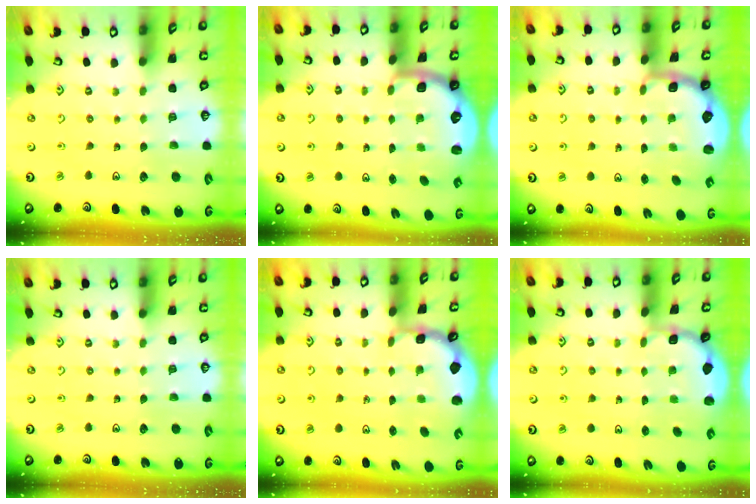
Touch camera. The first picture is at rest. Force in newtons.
{"total": 2.1, "press": 2.0, "slide": 0.8}
{"total": 2.9, "press": 1.8, "slide": 2.2}
{"total": 0.0}
{"total": 1.2, "press": 1.1, "slide": 0.4}
{"total": 1.9, "press": 1.8, "slide": 0.7}